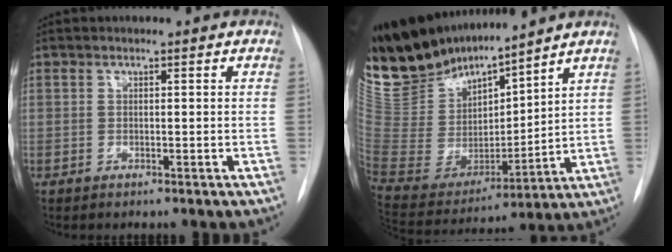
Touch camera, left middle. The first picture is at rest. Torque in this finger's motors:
{"motor_torque": [0.99, -0.93, 0.66, 0.21]}